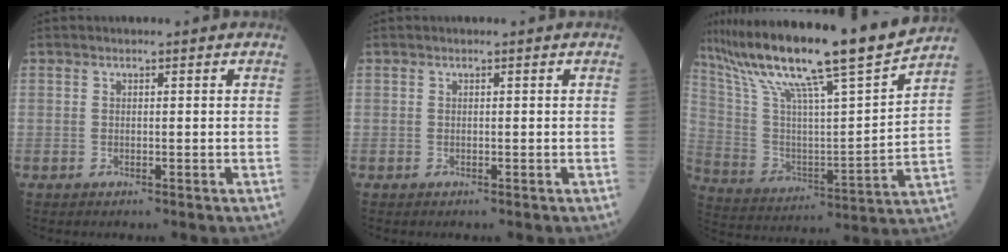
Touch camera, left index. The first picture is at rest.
{"total": 0.0}
{"total": 22.8, "force": [18.7, -0.8, 13.1], "torque": [-0.235, -0.013, 0.316]}